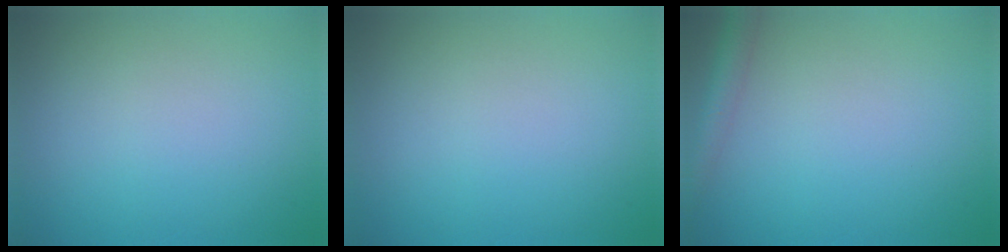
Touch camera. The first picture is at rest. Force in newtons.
{"total": 0.0}
{"total": 2.4, "press": 2.4, "slide": 0.1}